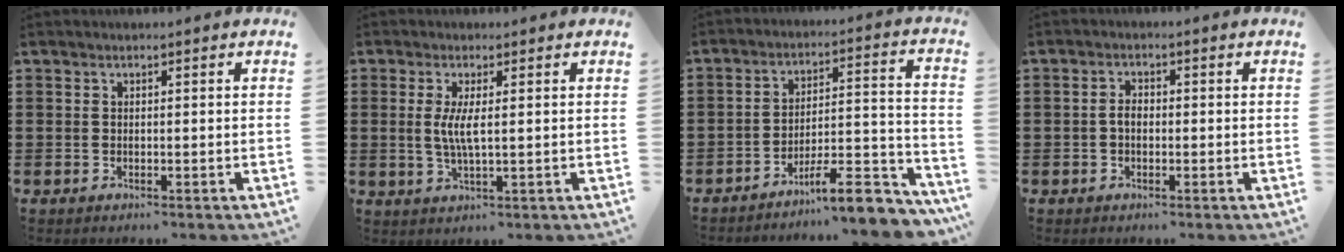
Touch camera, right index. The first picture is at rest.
{"total": 3.8, "force": [0.4, 0.5, 3.8], "torque": [-0.080, -0.007, 0.003]}
{"total": 10.1, "force": [-8.2, 1.8, 5.6], "torque": [-0.075, 0.021, -0.152]}
{"total": 2.0, "force": [-0.3, 1.1, 1.6], "torque": [-0.039, 0.001, -0.009]}